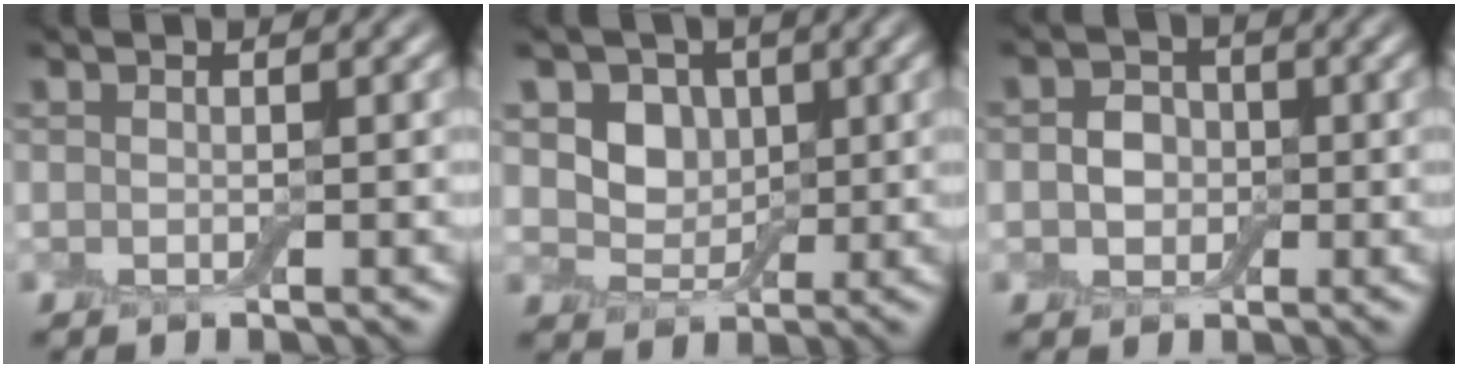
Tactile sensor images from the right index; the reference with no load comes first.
{"total": 4.0, "force": [1.2, 3.2, 2.1], "torque": [-0.041, -0.012, 0.016]}
{"total": 2.7, "force": [-0.2, 2.3, 1.4], "torque": [-0.016, 0.002, -0.014]}